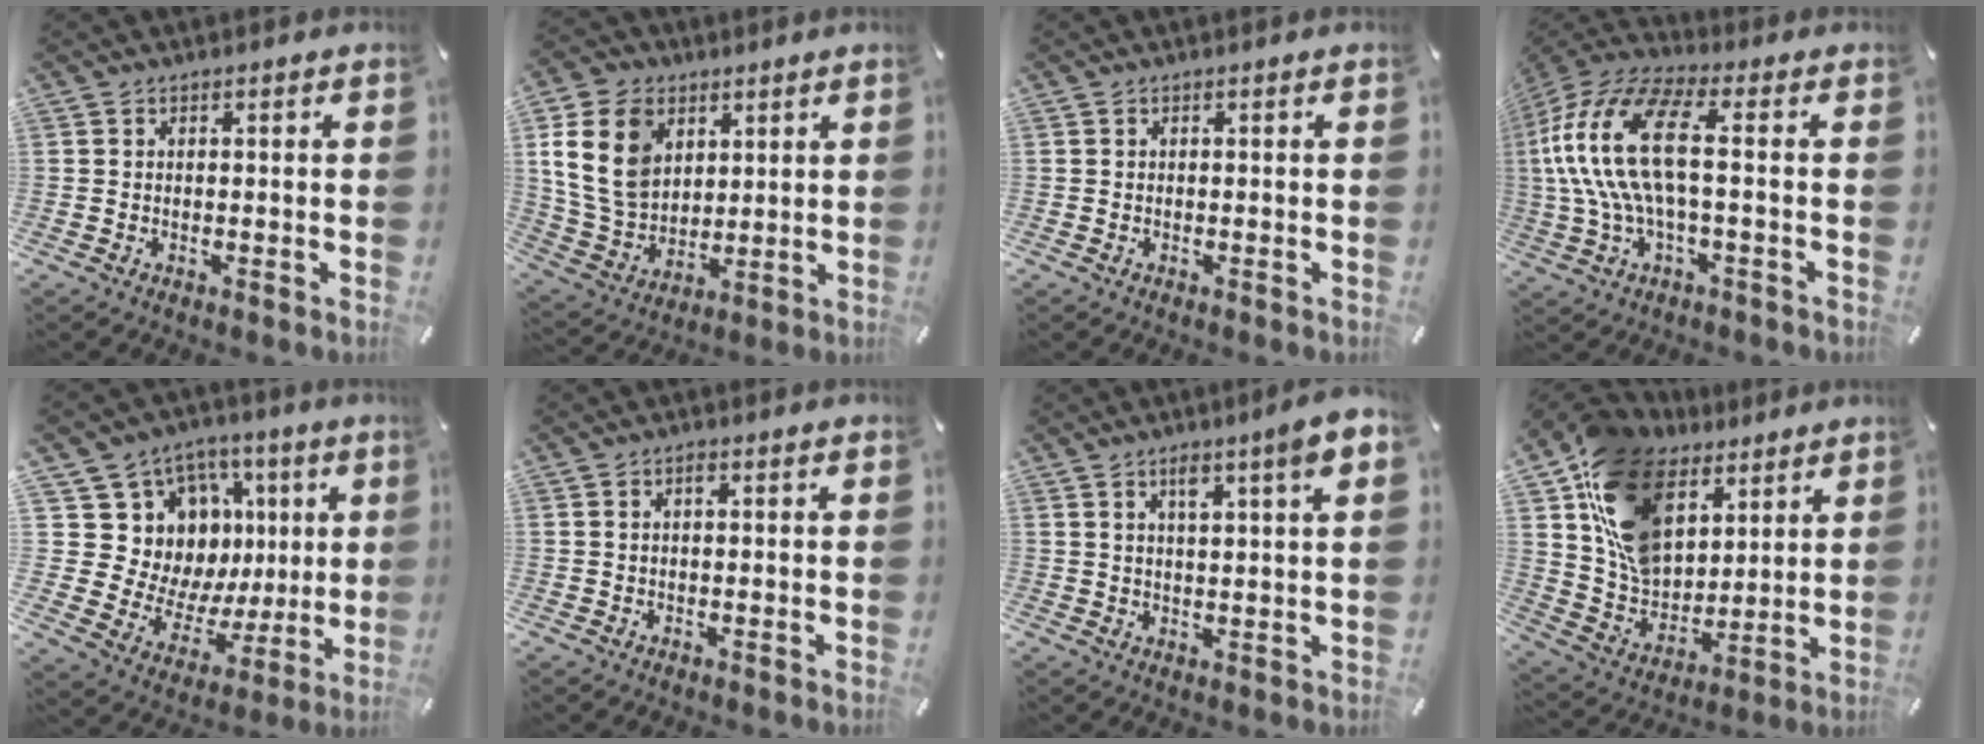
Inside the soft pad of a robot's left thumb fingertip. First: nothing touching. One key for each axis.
{"total": 14.4, "fx": 5.1, "fy": 11.0, "fz": 7.7, "tx": -0.193, "ty": -0.006, "tz": 0.095}
{"total": 0.0}
{"total": 18.1, "fx": 1.0, "fy": 8.1, "fz": 16.2, "tx": -0.344, "ty": -0.003, "tz": 0.010}
{"total": 13.0, "fx": 4.3, "fy": 12.1, "fz": 2.3, "tx": -0.026, "ty": -0.062, "tz": 0.105}
{"total": 1.3, "fx": 0.3, "fy": 0.6, "fz": 1.1, "tx": -0.022, "ty": 0.004, "tz": 0.004}
{"total": 6.4, "fx": 3.2, "fy": 0.9, "fz": 5.4, "tx": -0.094, "ty": -0.003, "tz": 0.050}
{"total": 18.9, "fx": 9.1, "fy": 13.7, "fz": 9.2, "tx": -0.193, "ty": -0.042, "tz": 0.176}